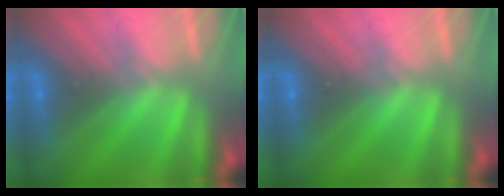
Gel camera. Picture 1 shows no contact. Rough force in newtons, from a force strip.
{"total": 0.0}